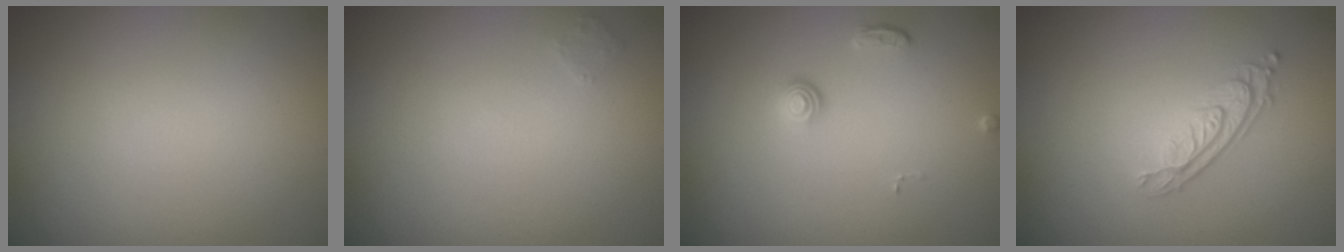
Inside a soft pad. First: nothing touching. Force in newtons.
{"total": 0.7, "press": 0.7, "slide": 0.0}
{"total": 1.3, "press": 1.0, "slide": 0.9}
{"total": 3.0, "press": 2.2, "slide": 2.0}